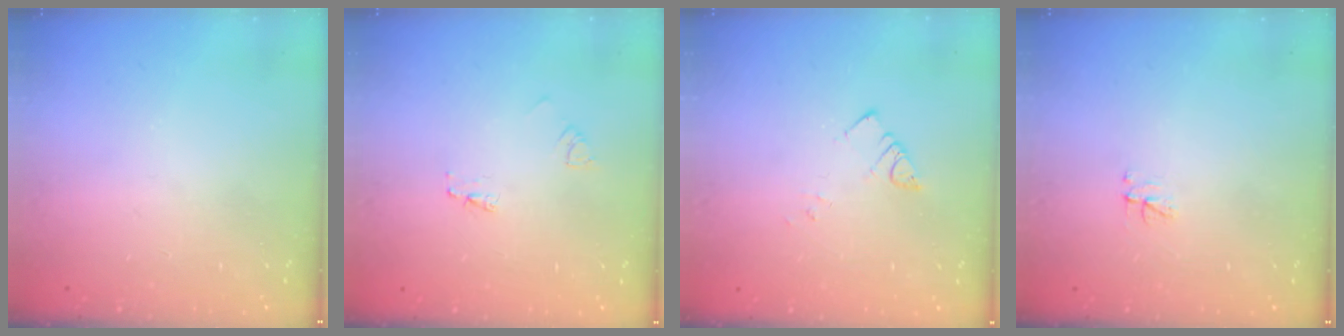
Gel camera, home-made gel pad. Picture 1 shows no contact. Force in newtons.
{"total": 1.5, "press": 1.5, "slide": 0.1}
{"total": 2.4, "press": 2.4, "slide": 0.1}
{"total": 2.9, "press": 2.9, "slide": 0.4}